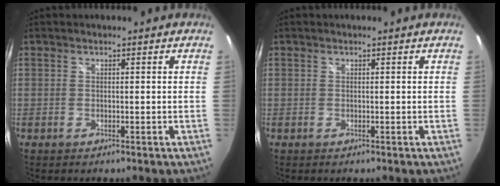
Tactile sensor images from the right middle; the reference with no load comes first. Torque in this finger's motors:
{"motor_torque": [0.00, 0.00, 0.00, 0.00]}